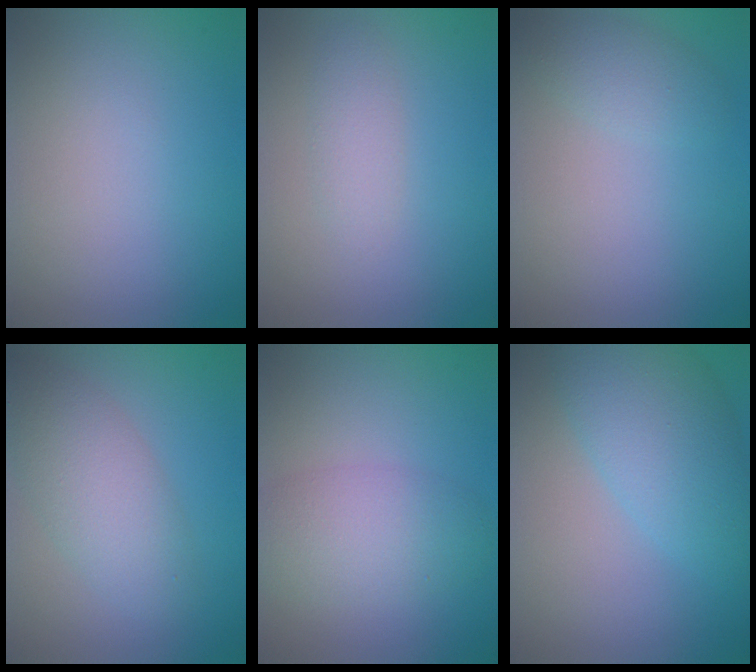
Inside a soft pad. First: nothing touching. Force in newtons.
{"total": 1.7, "press": 1.7, "slide": 0.0}
{"total": 1.9, "press": 1.9, "slide": 0.1}
{"total": 4.6, "press": 4.6, "slide": 0.2}
{"total": 4.4, "press": 4.4, "slide": 0.1}
{"total": 6.0, "press": 6.0, "slide": 0.3}